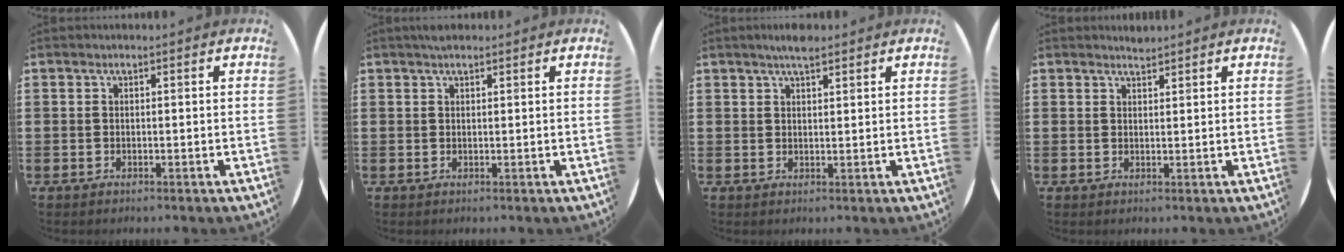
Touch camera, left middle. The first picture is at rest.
{"total": 1.0, "force": [0.9, 0.3, 0.4], "torque": [-0.009, 0.002, 0.017]}
{"total": 2.6, "force": [2.2, 0.5, 1.3], "torque": [-0.028, 0.004, 0.040]}
{"total": 1.2, "force": [1.2, 0.0, -0.1], "torque": [0.000, -0.001, 0.024]}